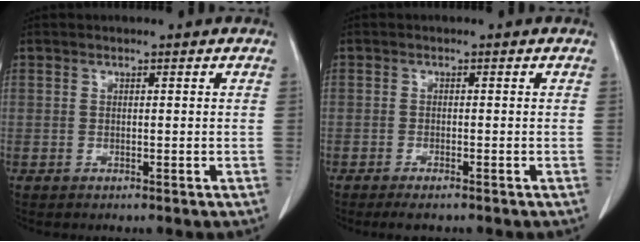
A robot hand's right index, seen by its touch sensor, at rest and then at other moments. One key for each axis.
{"total": 2.4, "fx": -1.9, "fy": 0.5, "fz": 1.4, "tx": -0.020, "ty": -0.004, "tz": -0.028}